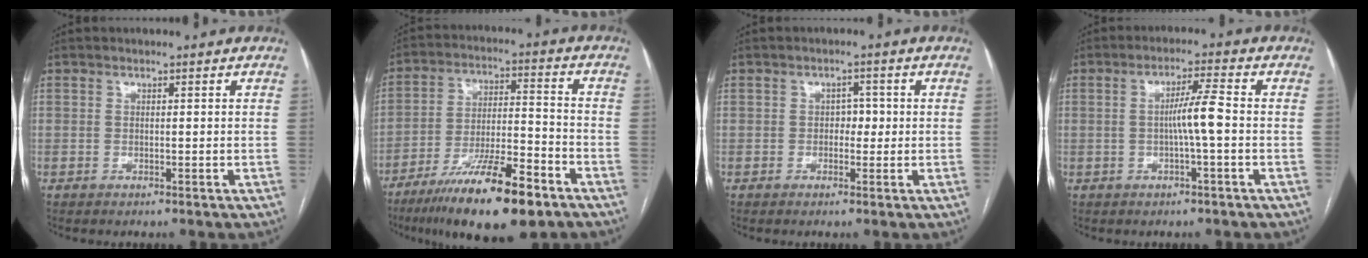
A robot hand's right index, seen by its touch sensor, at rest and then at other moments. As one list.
[{"total": 16.7, "force": [-10.9, 2.9, 12.4], "torque": [-0.206, -0.019, -0.186]}, {"total": 2.2, "force": [-0.1, 1.5, 1.6], "torque": [-0.015, 0.007, -0.004]}, {"total": 5.0, "force": [-0.6, -0.4, 5.0], "torque": [-0.088, 0.007, -0.011]}]